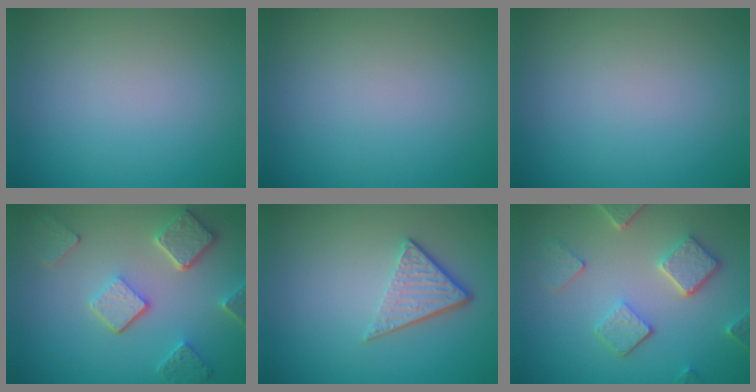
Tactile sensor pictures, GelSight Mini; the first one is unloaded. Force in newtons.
{"total": 0.0}
{"total": 0.0}
{"total": 5.1, "press": 3.9, "slide": 3.2}
{"total": 3.7, "press": 2.6, "slide": 2.7}
{"total": 4.9, "press": 3.8, "slide": 3.1}